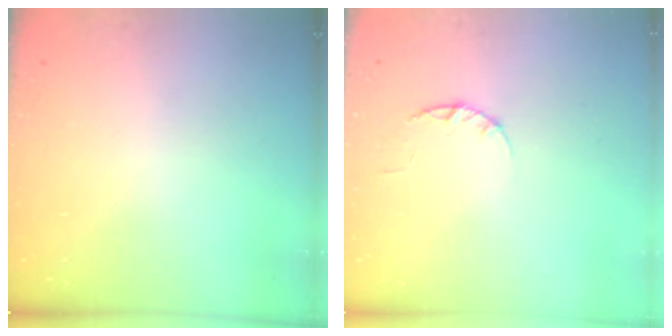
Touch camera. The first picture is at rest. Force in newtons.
{"total": 2.4, "press": 2.3, "slide": 0.4}